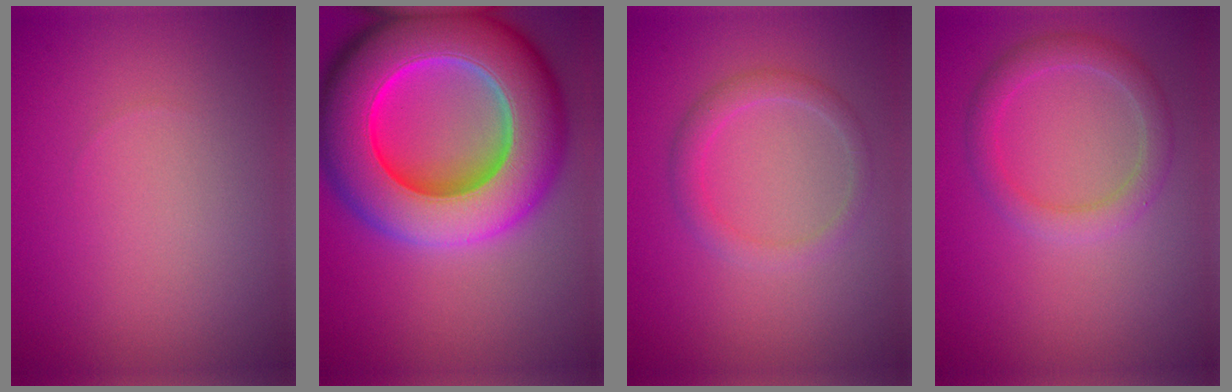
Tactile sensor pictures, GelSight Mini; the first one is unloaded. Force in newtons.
{"total": 16.4, "press": 16.4, "slide": 0.6}
{"total": 2.0, "press": 2.0, "slide": 0.3}
{"total": 2.7, "press": 2.7, "slide": 0.1}